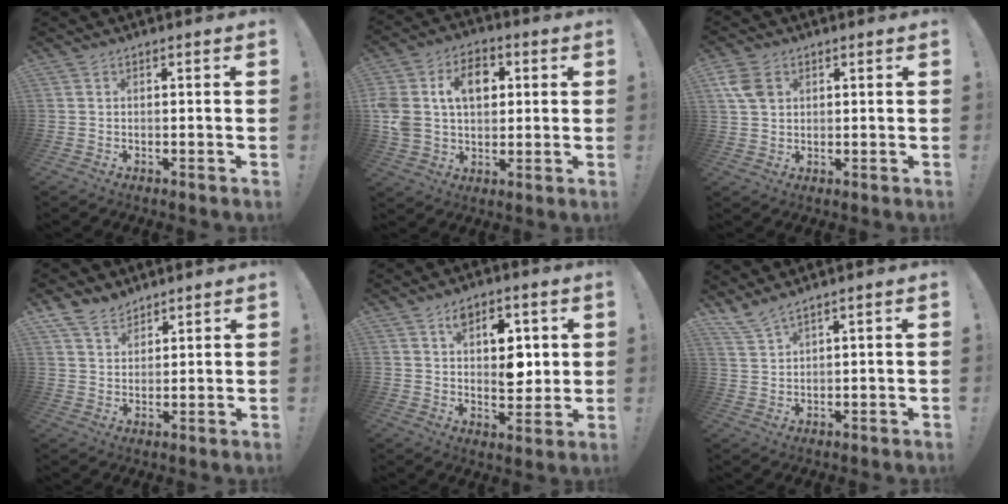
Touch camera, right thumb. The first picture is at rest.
{"total": 14.2, "force": [4.1, 10.5, 8.7], "torque": [-0.150, -0.002, 0.075]}
{"total": 6.7, "force": [2.3, 5.0, 3.9], "torque": [-0.077, 0.005, 0.049]}
{"total": 6.8, "force": [5.5, 3.6, 1.8], "torque": [-0.040, -0.029, 0.107]}
{"total": 10.8, "force": [4.1, 7.3, 6.8], "torque": [-0.080, -0.017, 0.075]}
{"total": 4.5, "force": [3.9, 0.3, 2.2], "torque": [-0.059, -0.020, 0.074]}